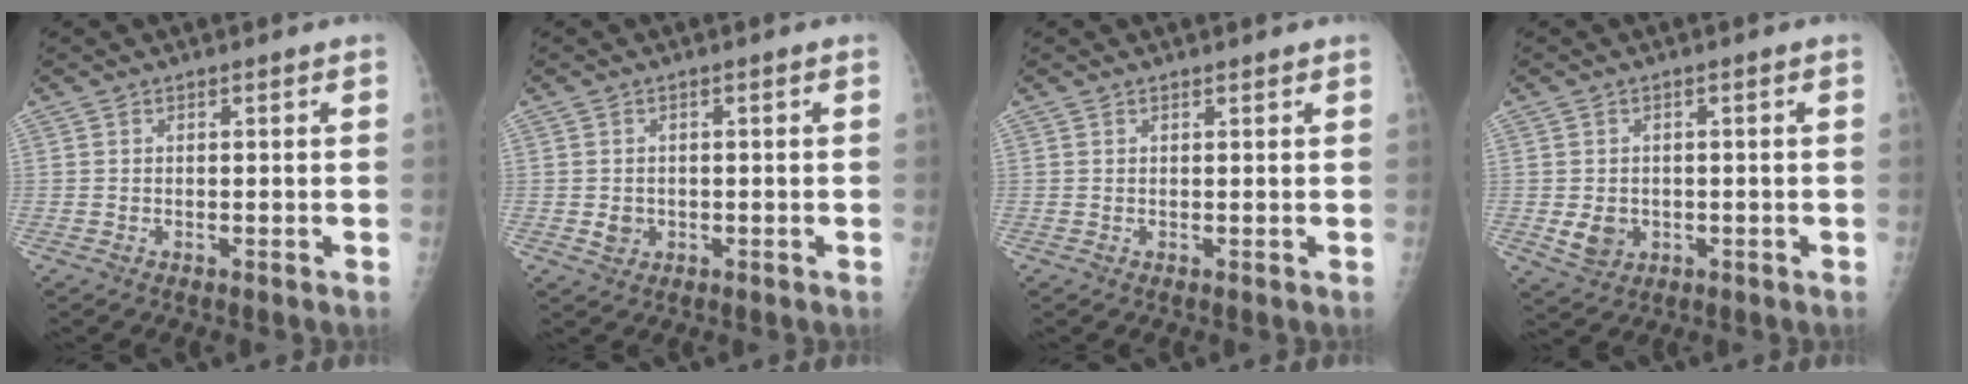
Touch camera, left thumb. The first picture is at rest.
{"total": 2.1, "force": [-0.4, 1.9, 0.9], "torque": [-0.006, 0.003, -0.001]}
{"total": 0.6, "force": [0.5, 0.1, 0.3], "torque": [-0.006, -0.002, 0.008]}
{"total": 4.2, "force": [-0.7, 3.5, 2.2], "torque": [-0.025, 0.002, -0.002]}